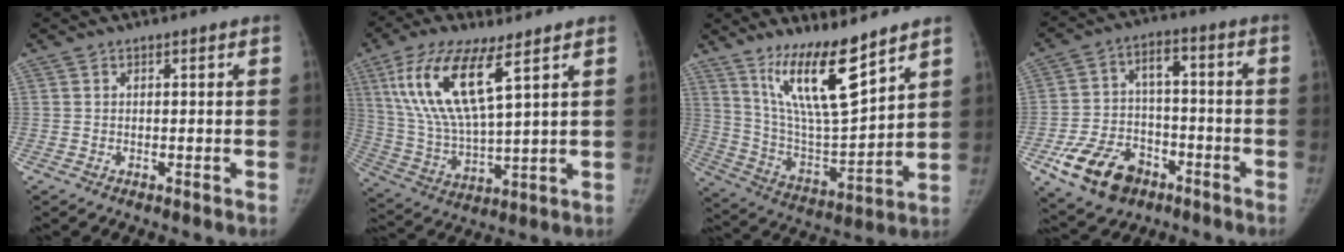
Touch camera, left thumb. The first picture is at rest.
{"total": 15.9, "force": [7.4, 4.8, 13.3], "torque": [-0.269, -0.027, 0.149]}
{"total": 16.2, "force": [11.0, 3.2, 11.5], "torque": [-0.184, -0.077, 0.216]}
{"total": 14.8, "force": [-7.7, 10.0, 7.8], "torque": [-0.119, 0.046, -0.129]}